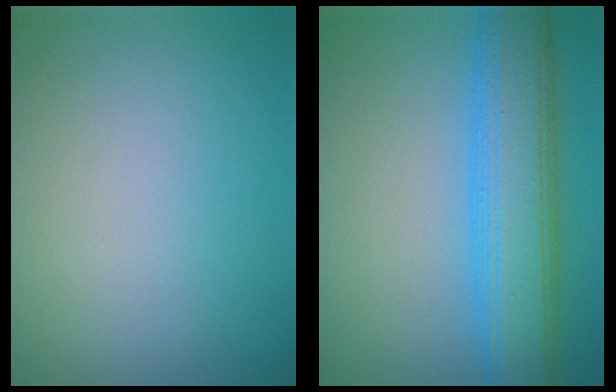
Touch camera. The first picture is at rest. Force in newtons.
{"total": 8.6, "press": 8.5, "slide": 0.4}